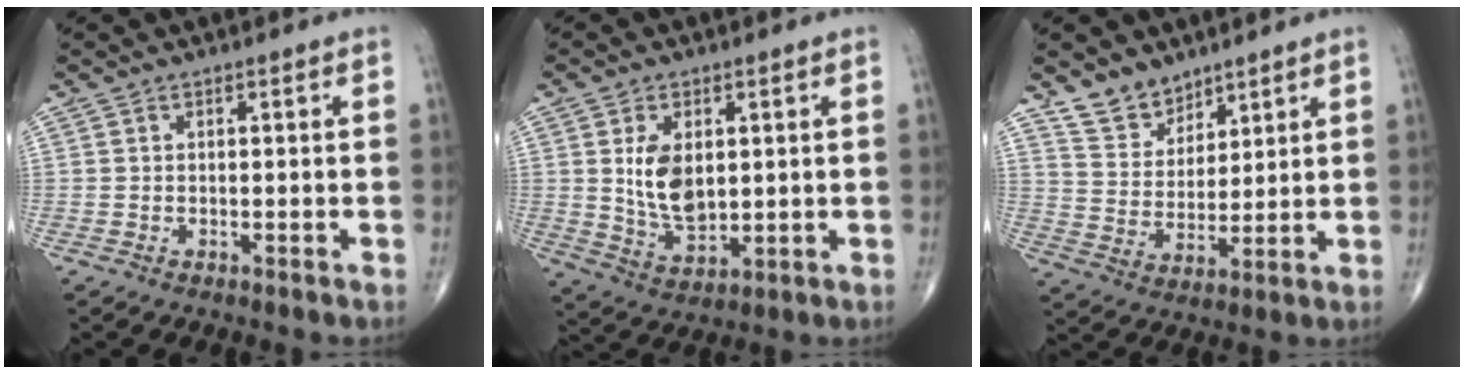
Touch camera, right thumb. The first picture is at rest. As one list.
[{"total": 8.9, "force": [1.6, 5.3, 6.9], "torque": [-0.111, -0.019, 0.045]}, {"total": 7.8, "force": [6.2, 4.4, 1.7], "torque": [-0.004, -0.047, 0.126]}]